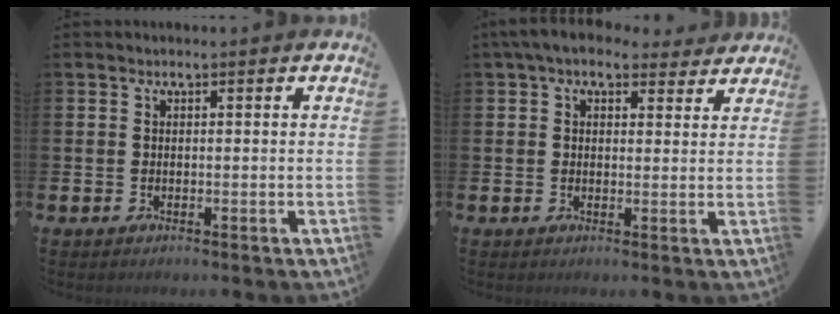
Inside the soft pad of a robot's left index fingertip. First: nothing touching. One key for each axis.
{"total": 5.7, "fx": 4.9, "fy": 2.2, "fz": 1.9, "tx": -0.042, "ty": -0.017, "tz": 0.089}